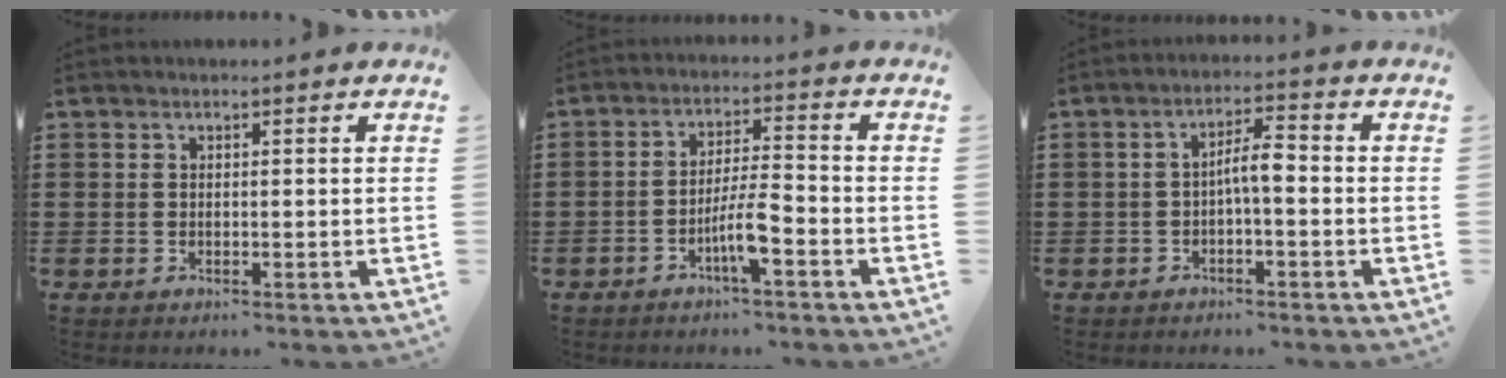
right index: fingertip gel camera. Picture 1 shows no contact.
{"total": 5.6, "force": [-2.8, 0.6, 4.8], "torque": [-0.103, -0.005, -0.058]}
{"total": 3.9, "force": [-0.7, 0.9, 3.7], "torque": [-0.070, 0.010, -0.017]}